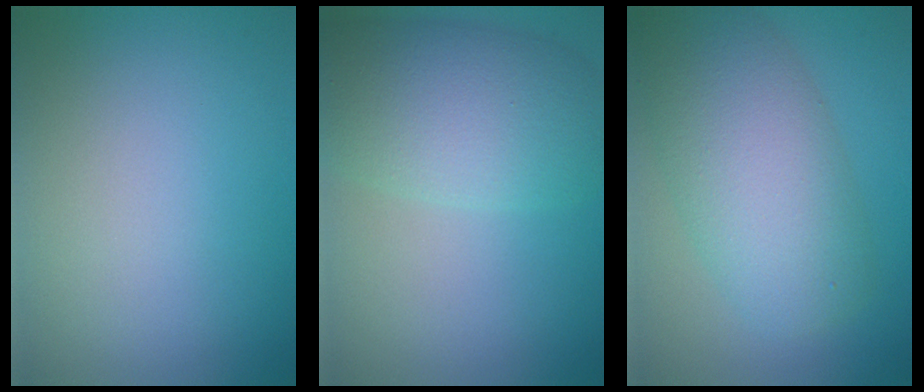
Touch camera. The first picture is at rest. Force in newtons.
{"total": 7.2, "press": 7.2, "slide": 0.4}
{"total": 8.0, "press": 8.0, "slide": 0.3}